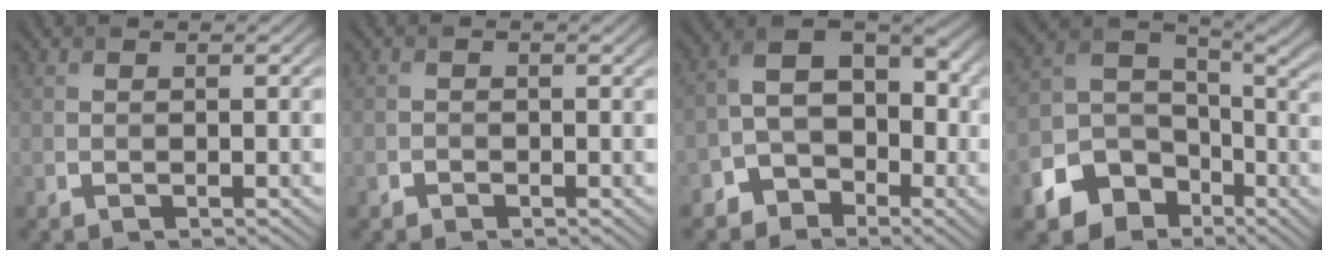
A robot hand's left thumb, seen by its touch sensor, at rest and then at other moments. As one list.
[{"total": 1.0, "force": [-0.7, 0.7, 0.1], "torque": [0.001, -0.002, -0.017]}, {"total": 8.1, "force": [-4.0, 5.9, 3.8], "torque": [-0.058, -0.004, -0.082]}, {"total": 11.3, "force": [-4.9, 8.6, 5.6], "torque": [-0.135, -0.038, -0.100]}]